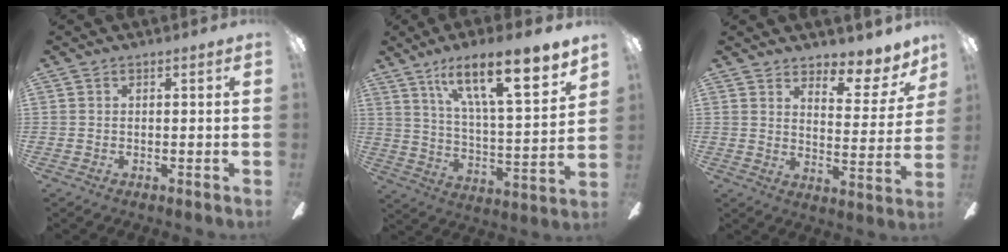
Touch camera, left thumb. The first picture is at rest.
{"total": 19.9, "force": [13.1, 5.0, 14.1], "torque": [-0.219, -0.081, 0.208]}
{"total": 8.2, "force": [6.6, 3.1, 3.7], "torque": [-0.040, -0.057, 0.113]}